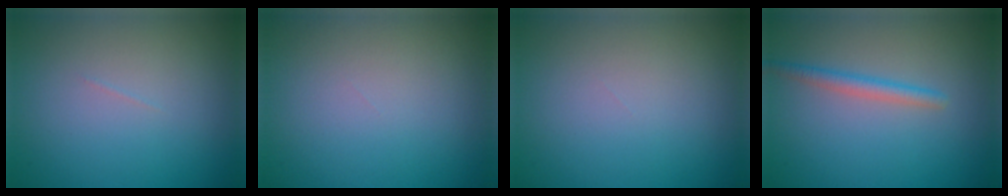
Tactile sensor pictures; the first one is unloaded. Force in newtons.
{"total": 0.0}
{"total": 0.0}
{"total": 1.8, "press": 1.8, "slide": 0.1}